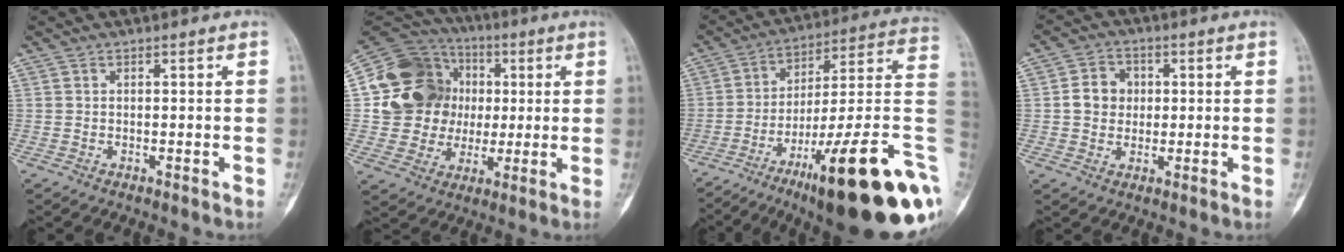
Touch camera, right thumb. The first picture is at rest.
{"total": 18.4, "force": [2.1, 16.5, 7.7], "torque": [-0.104, 0.028, 0.045]}
{"total": 28.7, "force": [-11.5, 5.1, 25.8], "torque": [-0.294, 0.063, -0.172]}
{"total": 6.1, "force": [0.5, 5.3, 3.0], "torque": [-0.028, 0.009, 0.002]}